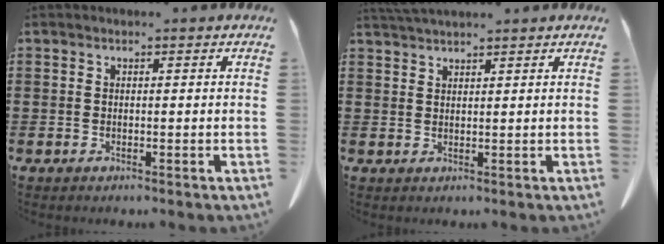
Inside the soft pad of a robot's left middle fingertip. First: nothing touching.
{"total": 2.4, "force": [2.3, 0.1, 0.7], "torque": [-0.019, 0.000, 0.045]}